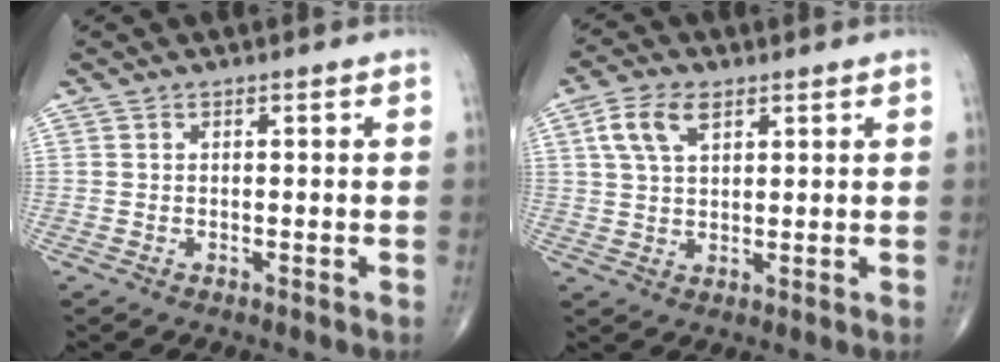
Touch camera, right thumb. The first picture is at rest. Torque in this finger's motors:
{"motor_torque": [0.01, 0.16, 0.15, 0.11, 0.20]}